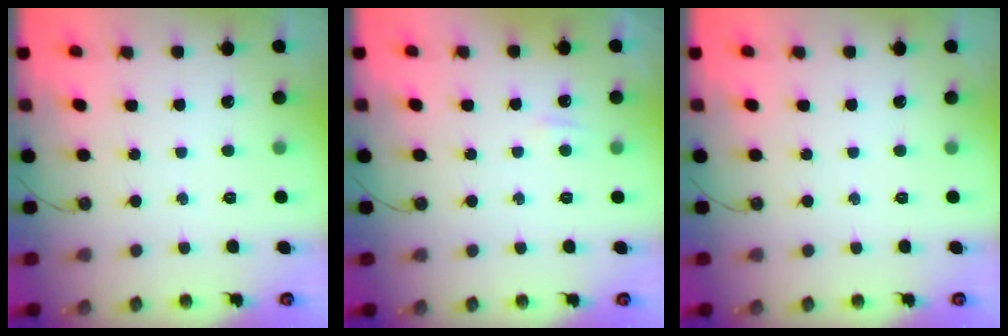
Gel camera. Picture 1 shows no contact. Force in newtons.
{"total": 2.8, "press": 2.8, "slide": 0.5}
{"total": 0.0}